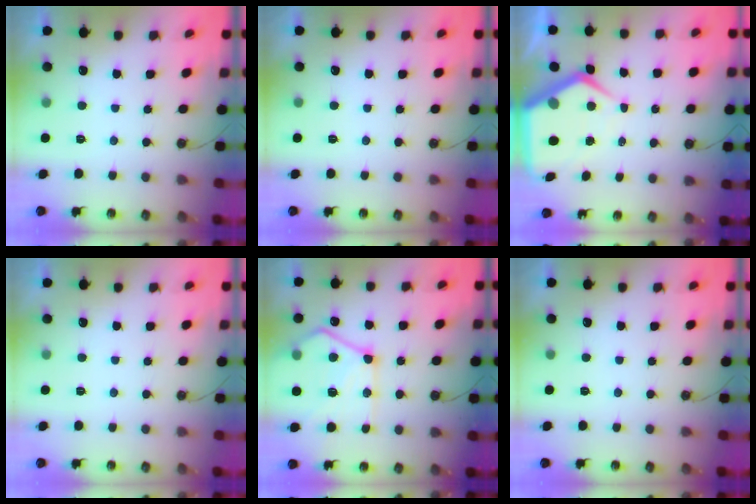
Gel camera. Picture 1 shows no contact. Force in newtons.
{"total": 0.0}
{"total": 10.2, "press": 10.2, "slide": 1.1}
{"total": 0.0}
{"total": 16.6, "press": 16.6, "slide": 0.9}
{"total": 0.0}